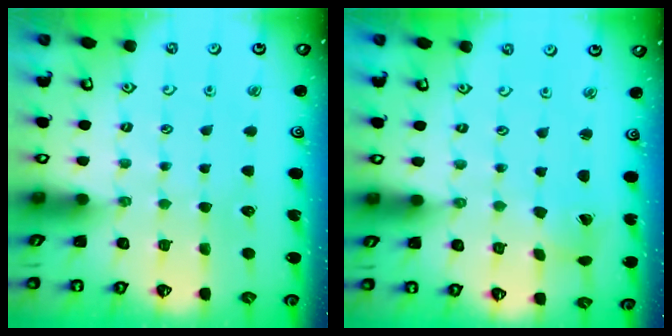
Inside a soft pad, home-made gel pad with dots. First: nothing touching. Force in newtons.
{"total": 1.1, "press": 1.0, "slide": 0.1}